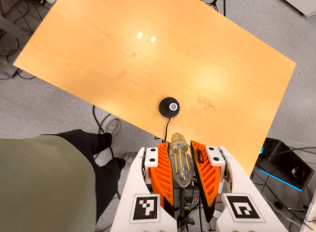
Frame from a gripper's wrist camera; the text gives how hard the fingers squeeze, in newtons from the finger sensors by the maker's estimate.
{"total": 21.7, "left": 23.5, "right": 19.8}